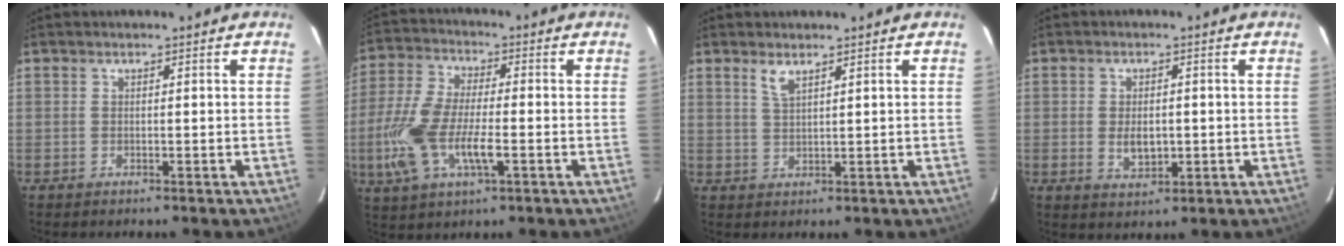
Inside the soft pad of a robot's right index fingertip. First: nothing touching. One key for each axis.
{"total": 14.0, "fx": -3.7, "fy": 5.2, "fz": 12.5, "tx": -0.278, "ty": -0.007, "tz": -0.072}
{"total": 2.4, "fx": 1.7, "fy": 0.5, "fz": 1.6, "tx": -0.033, "ty": 0.000, "tz": 0.032}
{"total": 4.9, "fx": -0.5, "fy": 3.0, "fz": 3.8, "tx": -0.069, "ty": -0.004, "tz": -0.004}